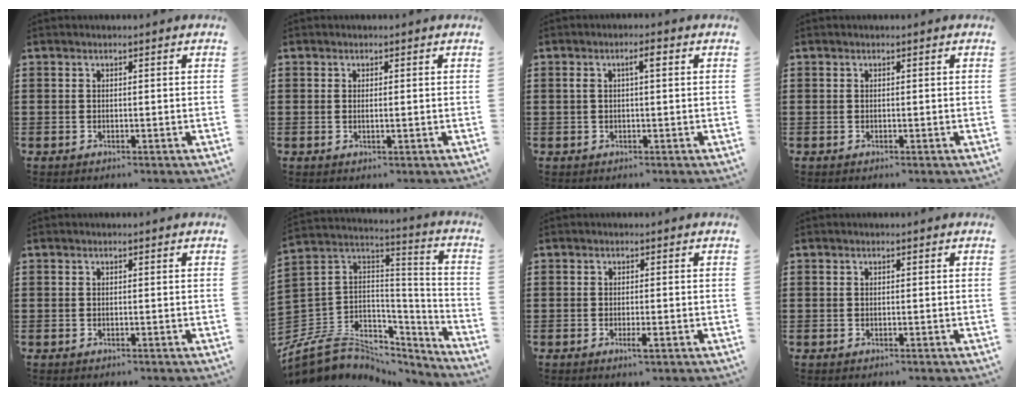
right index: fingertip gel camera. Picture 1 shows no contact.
{"total": 0.8, "force": [0.1, 0.0, 0.8], "torque": [-0.014, -0.003, 0.002]}
{"total": 2.6, "force": [0.6, 0.6, 2.4], "torque": [-0.041, 0.004, 0.006]}
{"total": 0.0}
{"total": 0.0}
{"total": 8.0, "force": [-4.7, 6.2, 1.9], "torque": [-0.065, 0.000, -0.084]}
{"total": 1.6, "force": [-0.7, 0.1, 1.4], "torque": [-0.032, -0.007, -0.014]}
{"total": 0.0}